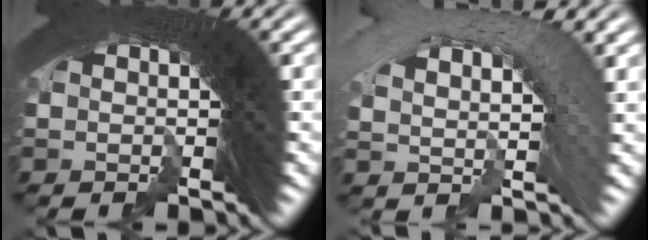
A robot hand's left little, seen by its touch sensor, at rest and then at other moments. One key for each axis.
{"total": 3.8, "fx": -1.4, "fy": 3.3, "fz": 1.3, "tx": -0.017, "ty": 0.010, "tz": -0.032}